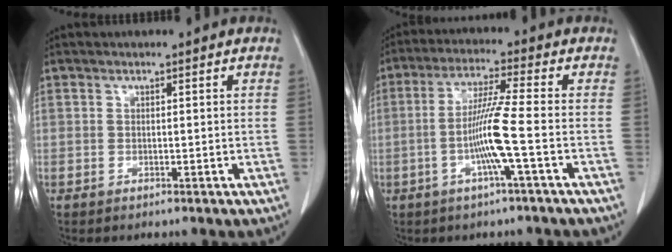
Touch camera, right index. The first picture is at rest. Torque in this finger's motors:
{"motor_torque": [1.26, -0.40, 0.51, 0.10]}